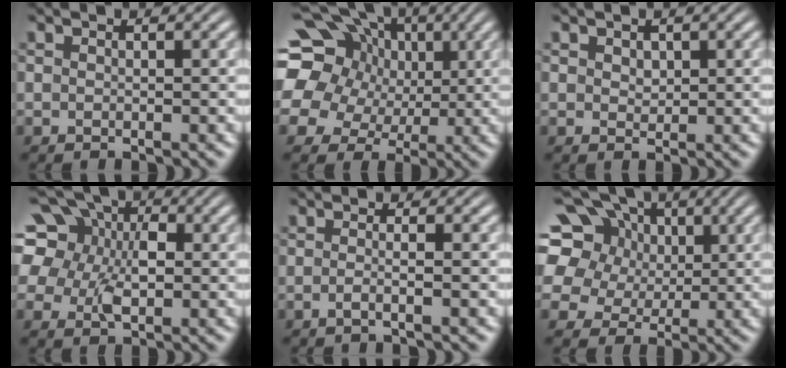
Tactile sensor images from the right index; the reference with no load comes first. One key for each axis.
{"total": 15.7, "fx": 3.8, "fy": 12.7, "fz": 8.5, "tx": -0.178, "ty": -0.008, "tz": 0.051}
{"total": 0.8, "fx": 0.6, "fy": 0.5, "fz": 0.4, "tx": -0.007, "ty": -0.010, "tz": 0.020}
{"total": 11.3, "fx": 2.9, "fy": 8.5, "fz": 6.8, "tx": -0.132, "ty": -0.003, "tz": 0.040}
{"total": 1.5, "fx": -1.1, "fy": -0.3, "fz": 1.0, "tx": -0.027, "ty": -0.008, "tz": -0.018}
{"total": 13.4, "fx": 3.8, "fy": 10.6, "fz": 7.2, "tx": -0.153, "ty": -0.017, "tz": 0.058}